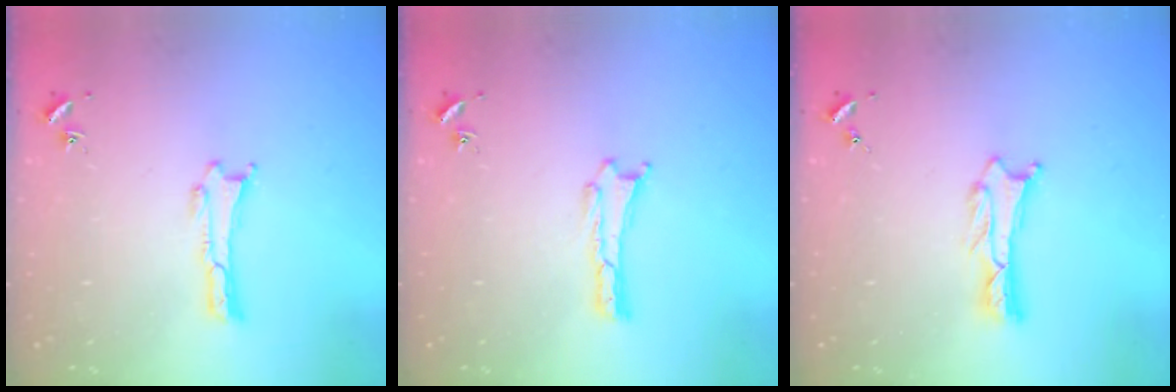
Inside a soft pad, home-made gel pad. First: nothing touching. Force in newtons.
{"total": 0.0}
{"total": 1.1, "press": 1.1, "slide": 0.2}